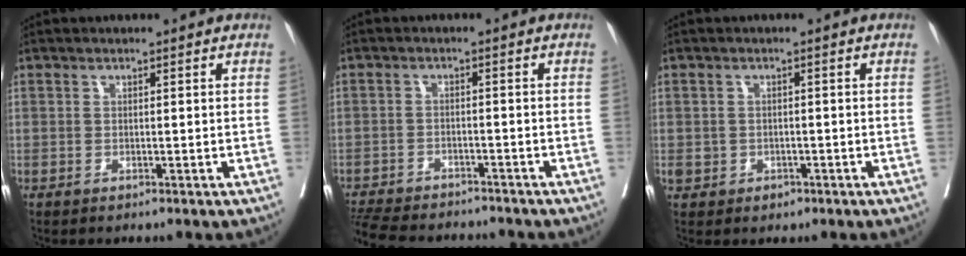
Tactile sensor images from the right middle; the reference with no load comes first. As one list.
[{"total": 13.6, "force": [-12.2, 3.1, 4.9], "torque": [-0.114, -0.013, -0.177]}, {"total": 2.6, "force": [-1.0, 2.3, 0.9], "torque": [-0.009, 0.006, -0.005]}]